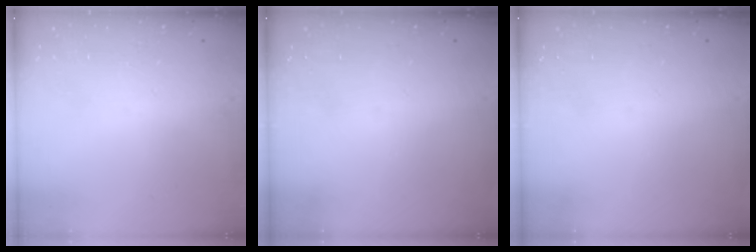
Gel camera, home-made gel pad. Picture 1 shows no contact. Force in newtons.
{"total": 0.0}
{"total": 0.0}